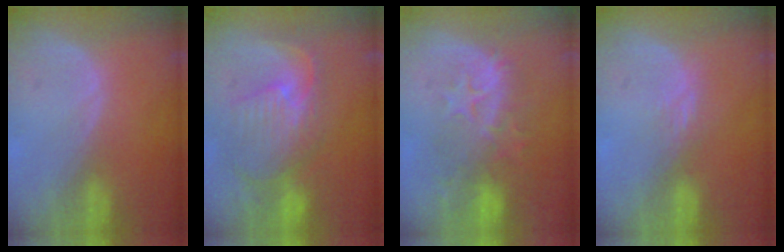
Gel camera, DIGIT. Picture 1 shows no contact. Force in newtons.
{"total": 11.1, "press": 9.7, "slide": 5.3}
{"total": 9.7, "press": 9.1, "slide": 3.2}
{"total": 2.4, "press": 1.9, "slide": 1.4}